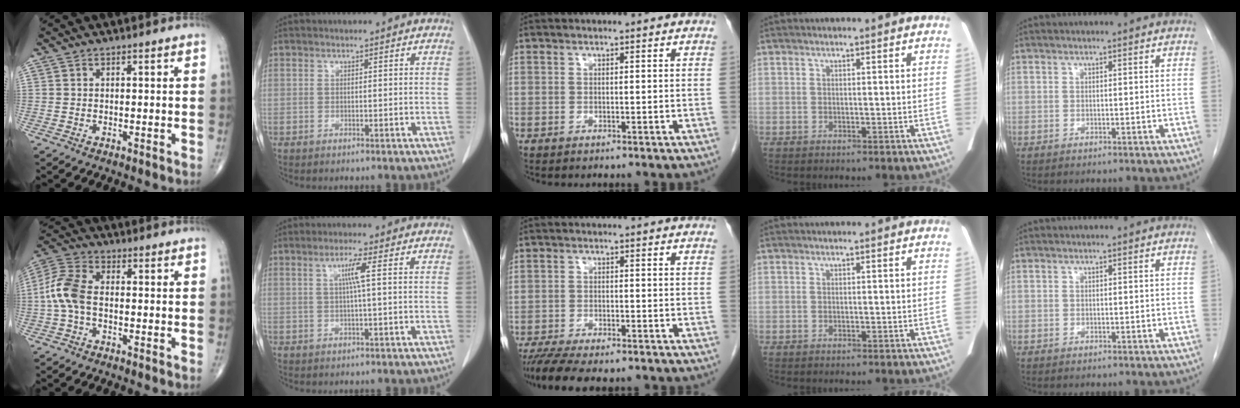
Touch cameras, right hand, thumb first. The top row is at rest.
{"thumb": {"total": 8.1, "force": [-1.0, 4.7, 6.6], "torque": [-0.152, 0.025, -0.029]}, "index": {"total": 3.2, "force": [0.7, -0.6, 3.1], "torque": [-0.061, 0.002, 0.012]}, "middle": {"total": 10.0, "force": [-8.4, 2.3, 5.0], "torque": [-0.079, -0.011, -0.128]}}